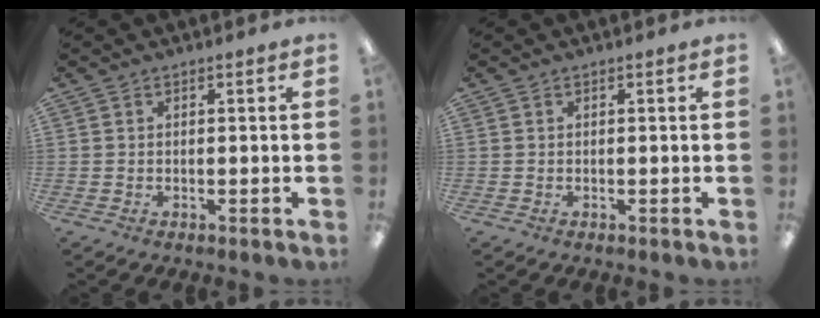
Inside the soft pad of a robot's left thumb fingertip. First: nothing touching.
{"total": 0.0}